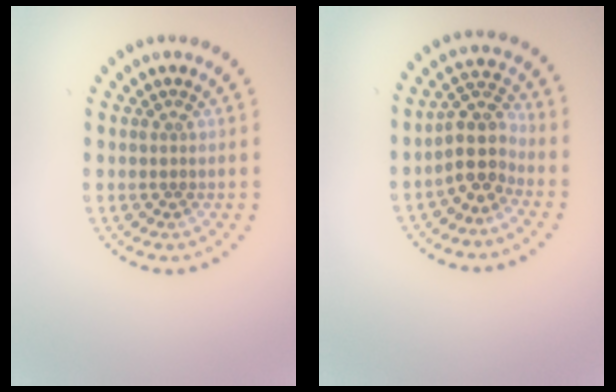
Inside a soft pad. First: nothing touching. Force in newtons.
{"total": 3.8, "press": 3.1, "slide": 2.2}